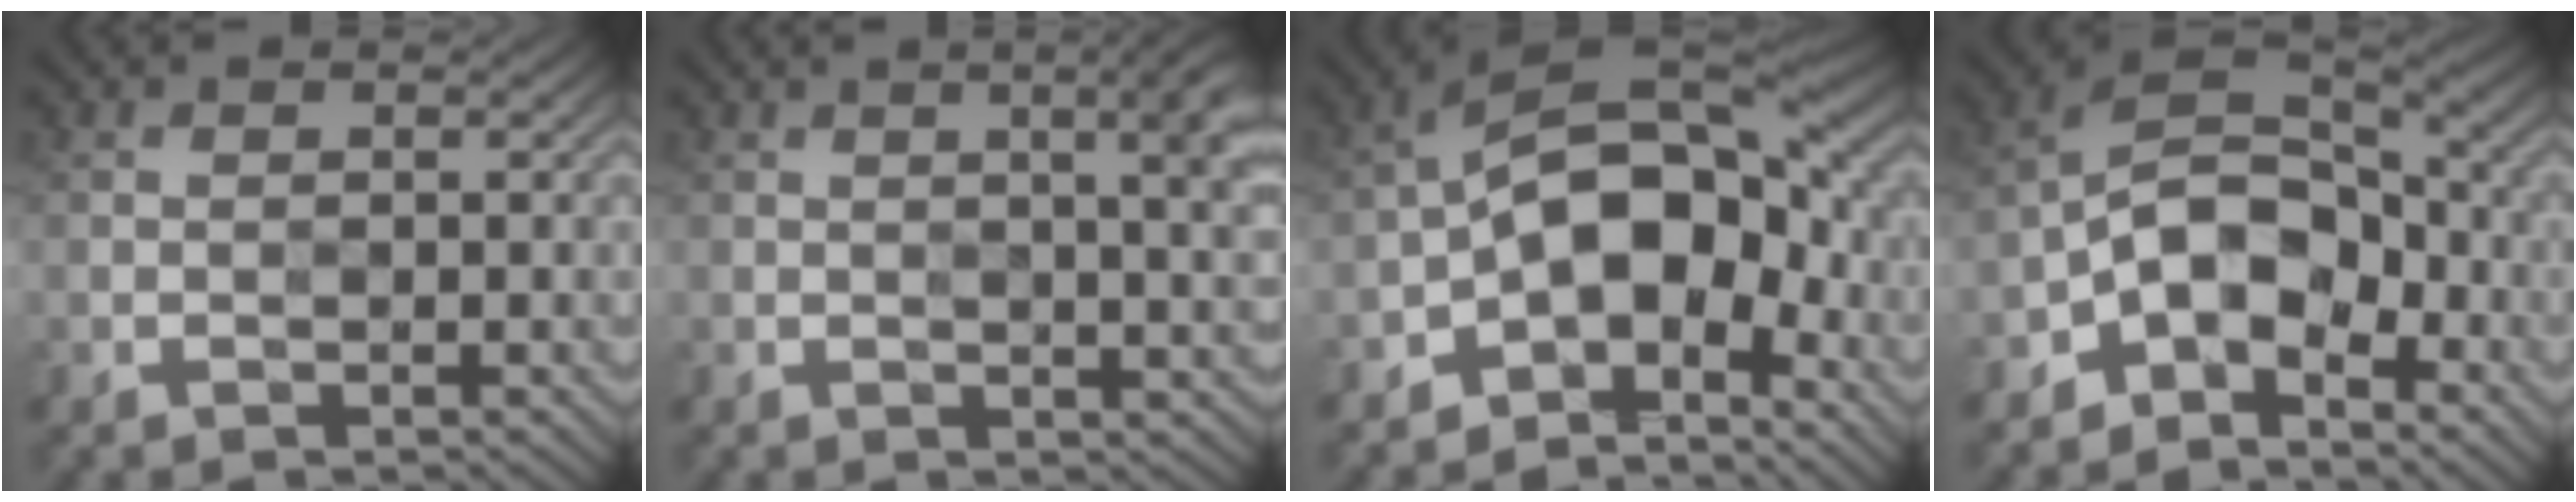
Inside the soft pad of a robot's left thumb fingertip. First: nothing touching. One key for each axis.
{"total": 6.2, "fx": 1.9, "fy": 1.5, "fz": 5.6, "tx": -0.058, "ty": 0.018, "tz": 0.018}
{"total": 12.5, "fx": -4.0, "fy": 6.8, "fz": 9.6, "tx": -0.139, "ty": 0.004, "tz": -0.087}
{"total": 9.4, "fx": -4.9, "fy": 5.5, "fz": 5.9, "tx": -0.098, "ty": 0.002, "tz": -0.112}